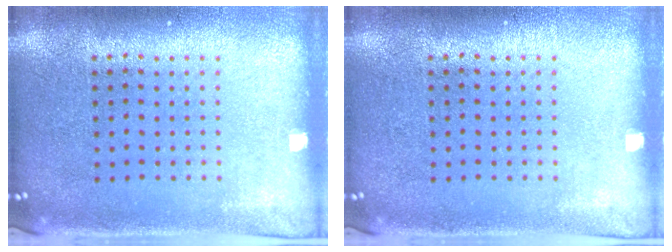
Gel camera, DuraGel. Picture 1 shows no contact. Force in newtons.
{"total": 0.0}